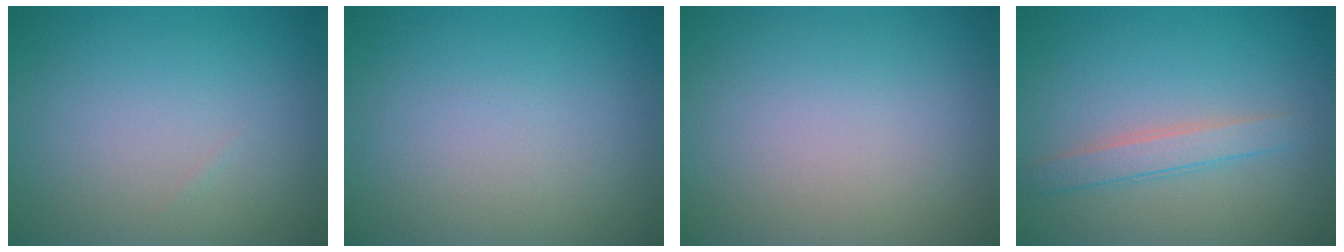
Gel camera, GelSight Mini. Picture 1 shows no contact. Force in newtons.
{"total": 0.0}
{"total": 0.0}
{"total": 2.3, "press": 2.2, "slide": 0.1}